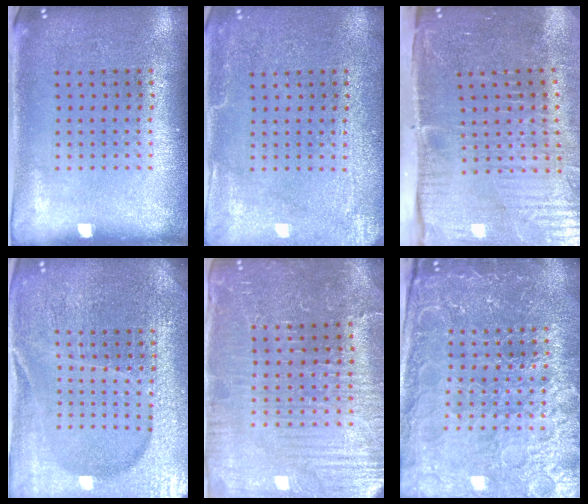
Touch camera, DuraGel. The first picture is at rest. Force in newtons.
{"total": 3.5, "press": 3.5, "slide": 0.4}
{"total": 5.2, "press": 4.4, "slide": 2.8}
{"total": 5.2, "press": 4.8, "slide": 2.2}
{"total": 4.4, "press": 4.2, "slide": 1.3}
{"total": 5.2, "press": 4.8, "slide": 1.9}